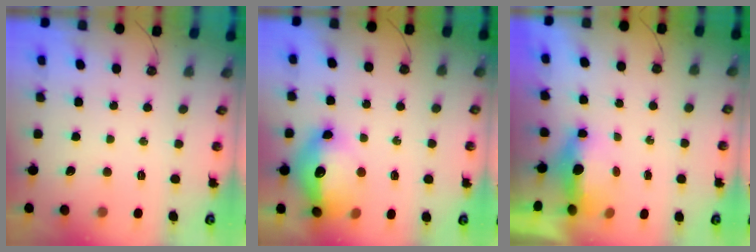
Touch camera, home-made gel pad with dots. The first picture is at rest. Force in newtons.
{"total": 15.1, "press": 15.1, "slide": 1.2}
{"total": 14.5, "press": 7.0, "slide": 12.7}